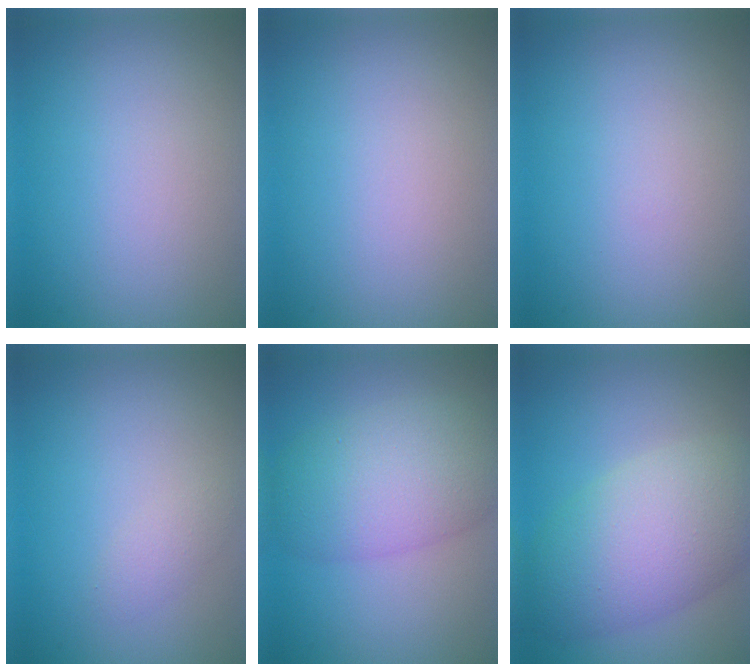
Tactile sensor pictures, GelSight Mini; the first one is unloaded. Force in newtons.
{"total": 0.0}
{"total": 0.0}
{"total": 1.0, "press": 1.0, "slide": 0.0}
{"total": 6.8, "press": 6.7, "slide": 0.3}
{"total": 8.0, "press": 8.0, "slide": 0.3}